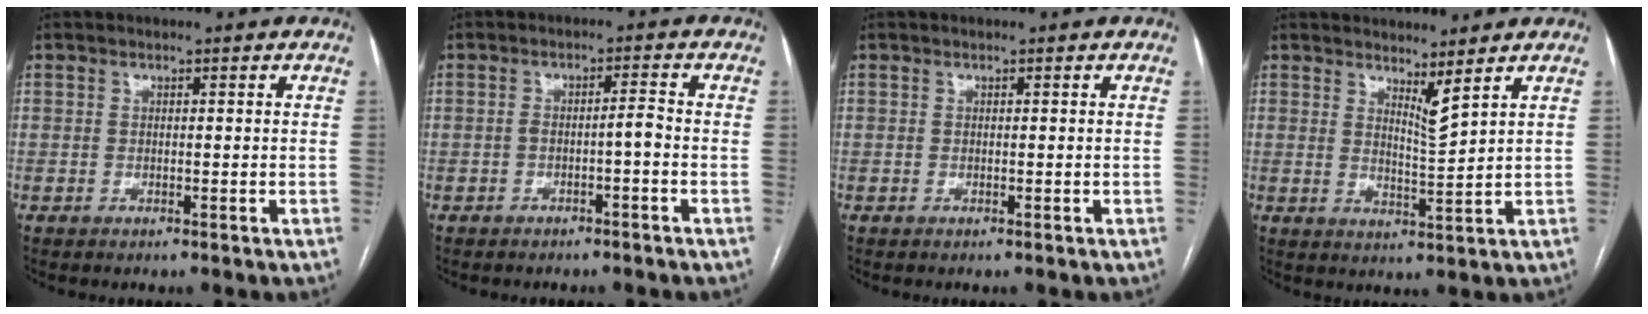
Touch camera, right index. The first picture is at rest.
{"total": 2.1, "force": [-1.0, 0.1, 1.9], "torque": [-0.029, 0.007, -0.017]}
{"total": 0.0}
{"total": 3.1, "force": [2.6, -0.3, 1.7], "torque": [-0.035, -0.022, 0.052]}